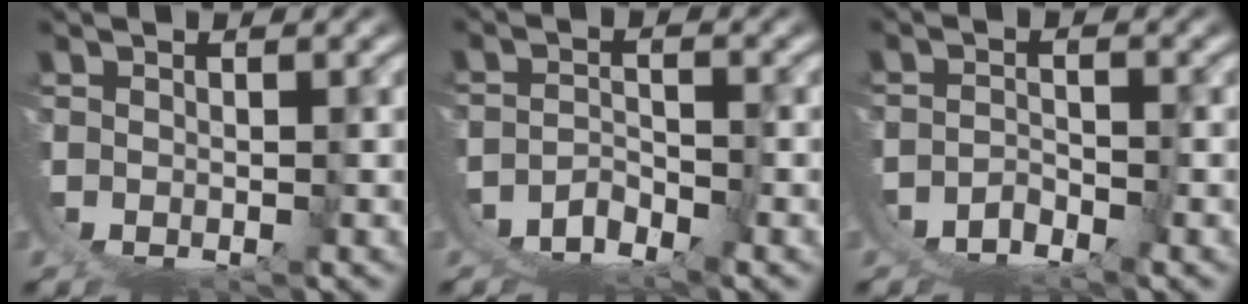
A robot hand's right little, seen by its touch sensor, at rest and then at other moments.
{"total": 7.7, "force": [-1.8, 6.6, 3.5], "torque": [-0.105, -0.038, -0.025]}
{"total": 5.7, "force": [-1.5, 4.9, 2.5], "torque": [-0.080, -0.029, -0.020]}